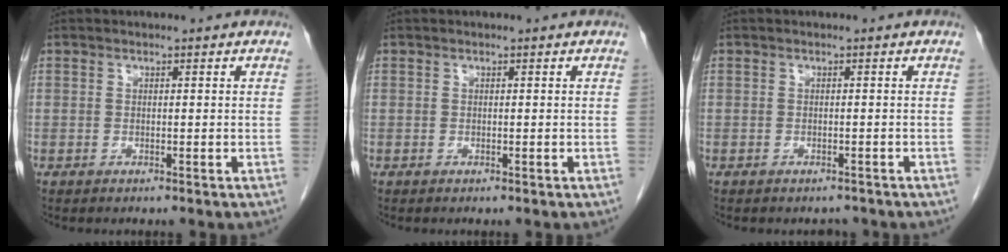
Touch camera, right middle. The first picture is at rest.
{"total": 0.0}
{"total": 1.5, "force": [-1.3, 0.6, 0.2], "torque": [-0.005, -0.001, -0.018]}